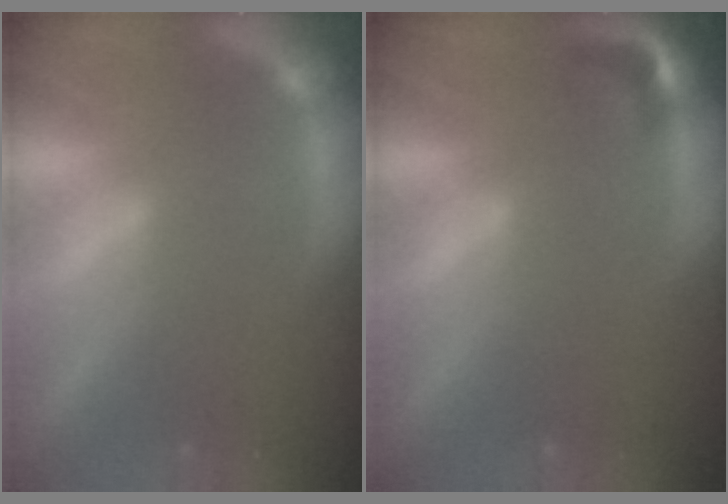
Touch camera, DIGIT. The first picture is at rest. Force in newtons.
{"total": 1.9}